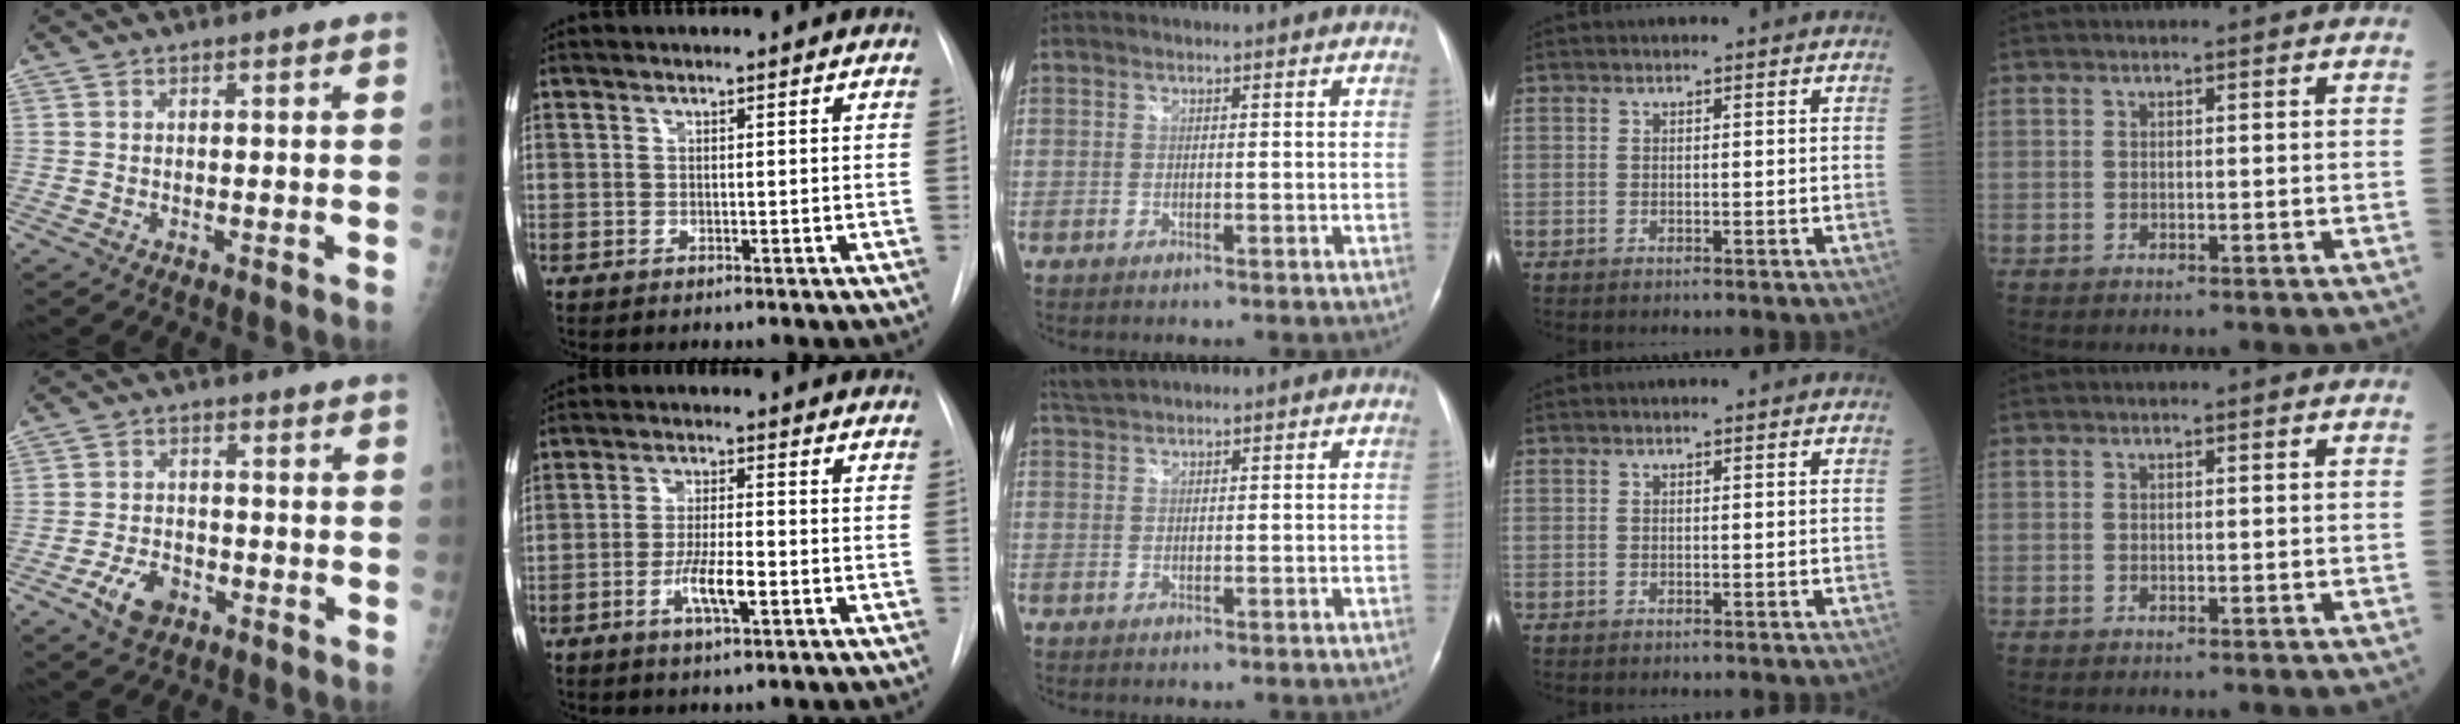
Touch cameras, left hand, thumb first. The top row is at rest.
{"thumb": {"total": 5.9, "force": [-3.0, 3.8, 3.4], "torque": [-0.055, 0.014, -0.050]}, "index": {"total": 5.8, "force": [-2.1, 1.1, 5.3], "torque": [-0.100, -0.004, -0.036]}, "middle": {"total": 2.2, "force": [2.2, 0.0, 0.5], "torque": [-0.017, 0.012, 0.046]}}